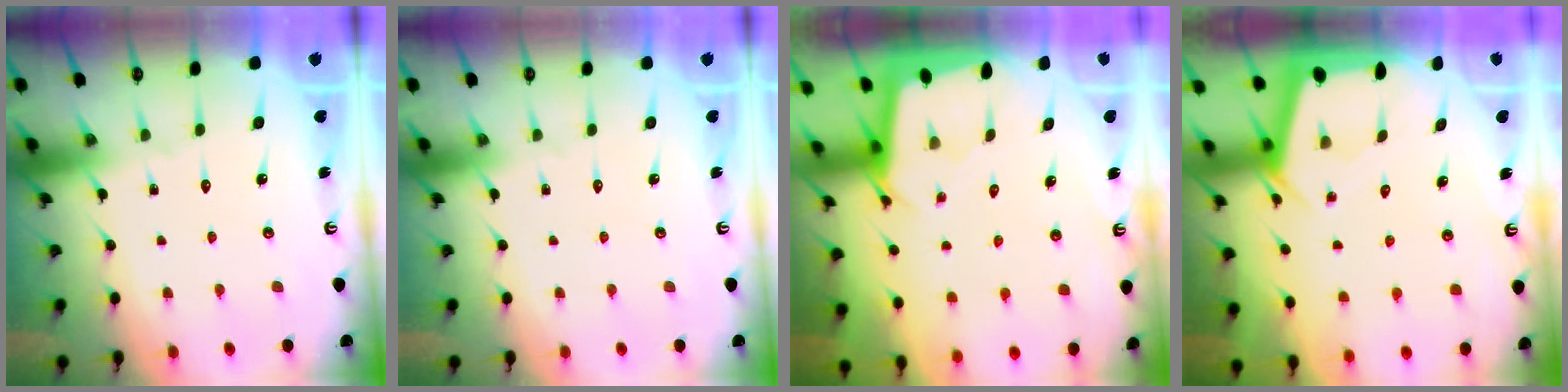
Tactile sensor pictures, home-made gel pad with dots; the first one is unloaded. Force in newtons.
{"total": 0.0}
{"total": 2.4, "press": 2.4, "slide": 0.1}
{"total": 2.4, "press": 2.4, "slide": 0.3}